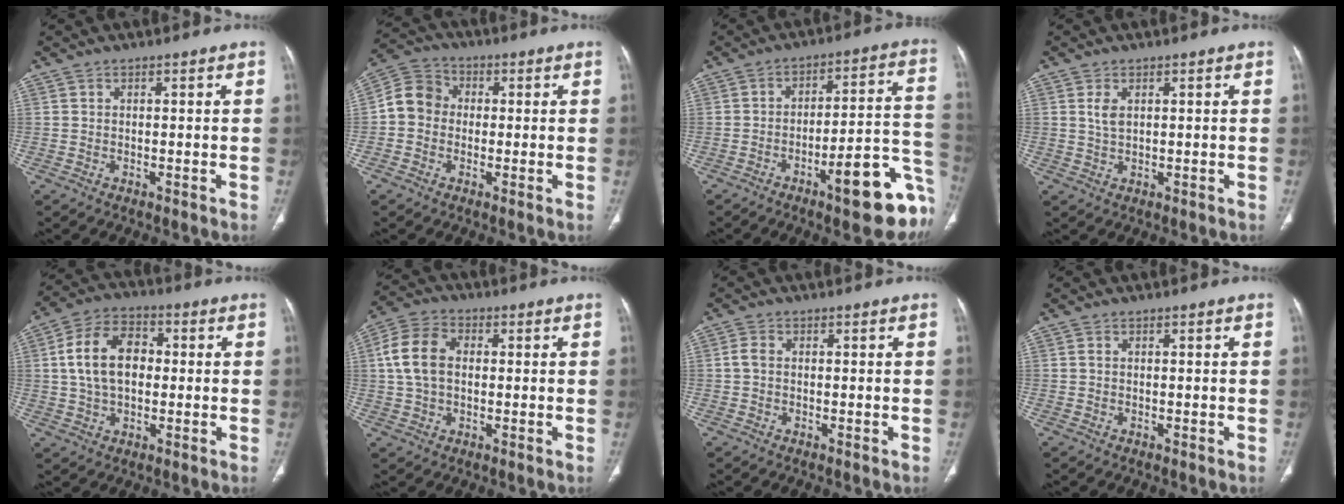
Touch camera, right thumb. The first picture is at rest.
{"total": 7.3, "force": [-0.4, 6.5, 3.4], "torque": [-0.047, 0.025, -0.023]}
{"total": 18.4, "force": [-8.6, 4.8, 15.6], "torque": [-0.135, 0.068, -0.114]}
{"total": 2.5, "force": [0.9, 1.3, 2.0], "torque": [-0.039, 0.000, 0.021]}
{"total": 12.2, "force": [1.1, 8.0, 9.1], "torque": [-0.156, 0.022, 0.014]}
{"total": 9.7, "force": [1.0, 6.6, 7.0], "torque": [-0.143, 0.023, 0.015]}
{"total": 1.8, "force": [-0.1, 1.2, 1.3], "torque": [-0.029, 0.001, -0.006]}
{"total": 0.0}